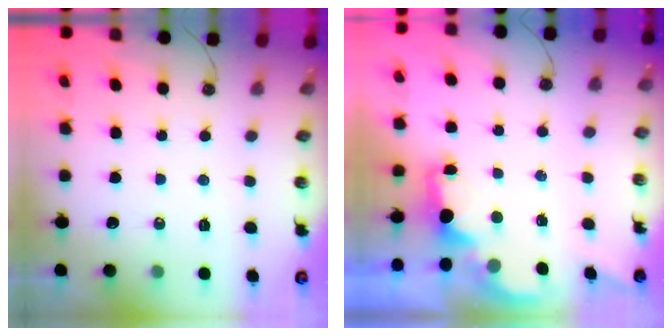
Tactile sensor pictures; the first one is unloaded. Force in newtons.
{"total": 2.0, "press": 1.8, "slide": 0.8}